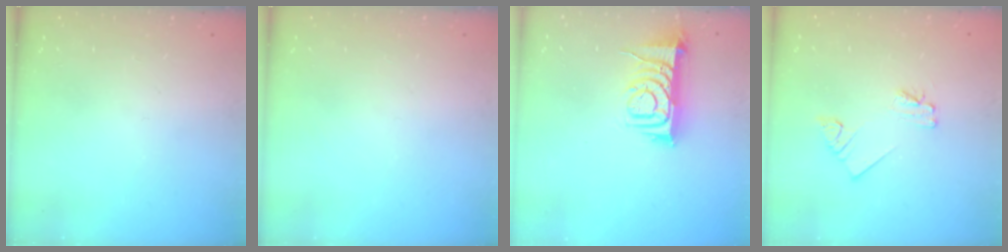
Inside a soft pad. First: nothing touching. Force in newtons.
{"total": 0.0}
{"total": 9.0, "press": 9.0, "slide": 0.7}
{"total": 2.3, "press": 2.3, "slide": 0.1}